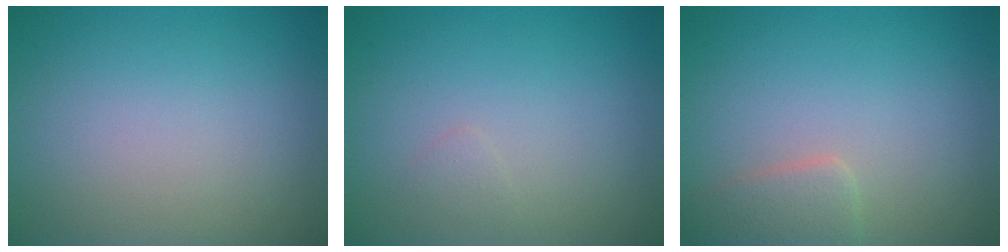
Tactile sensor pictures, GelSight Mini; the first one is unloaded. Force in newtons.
{"total": 0.6, "press": 0.6, "slide": 0.0}
{"total": 2.4, "press": 2.4, "slide": 0.1}